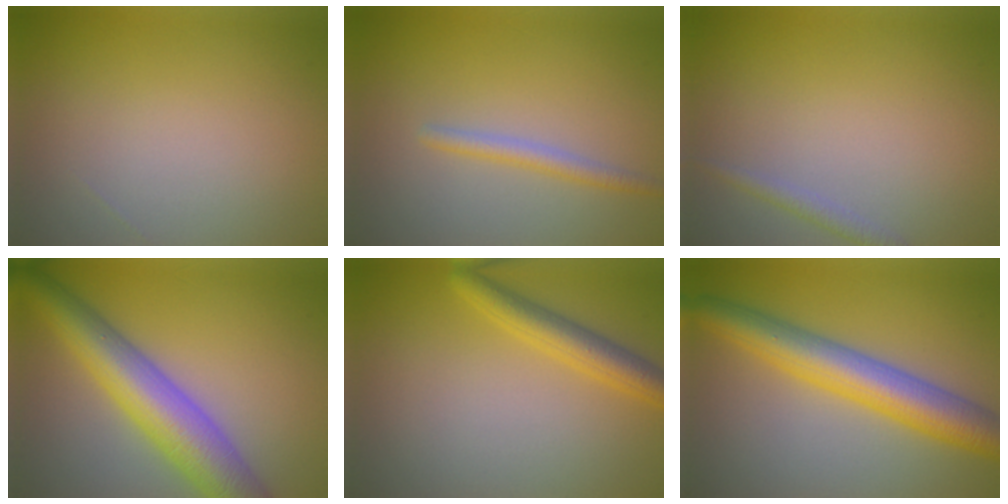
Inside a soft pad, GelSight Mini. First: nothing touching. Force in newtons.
{"total": 1.8, "press": 1.8, "slide": 0.1}
{"total": 1.3, "press": 1.3, "slide": 0.1}
{"total": 8.4, "press": 8.4, "slide": 0.4}
{"total": 3.5, "press": 3.5, "slide": 0.3}
{"total": 7.5, "press": 7.5, "slide": 0.2}